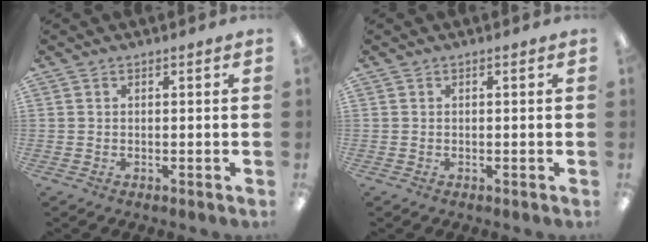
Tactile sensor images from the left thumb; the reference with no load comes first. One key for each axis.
{"total": 0.0}